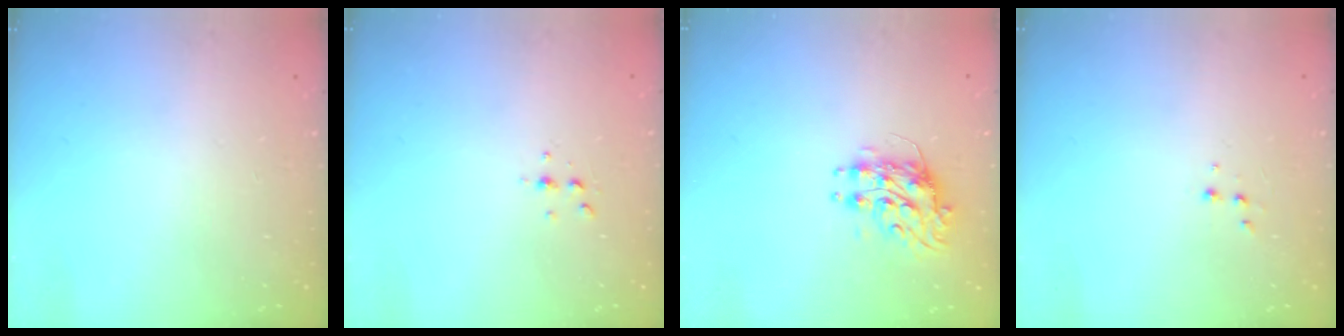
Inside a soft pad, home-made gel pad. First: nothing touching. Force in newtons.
{"total": 3.7, "press": 3.6, "slide": 0.5}
{"total": 8.1, "press": 8.1, "slide": 0.2}
{"total": 1.9, "press": 1.9, "slide": 0.2}